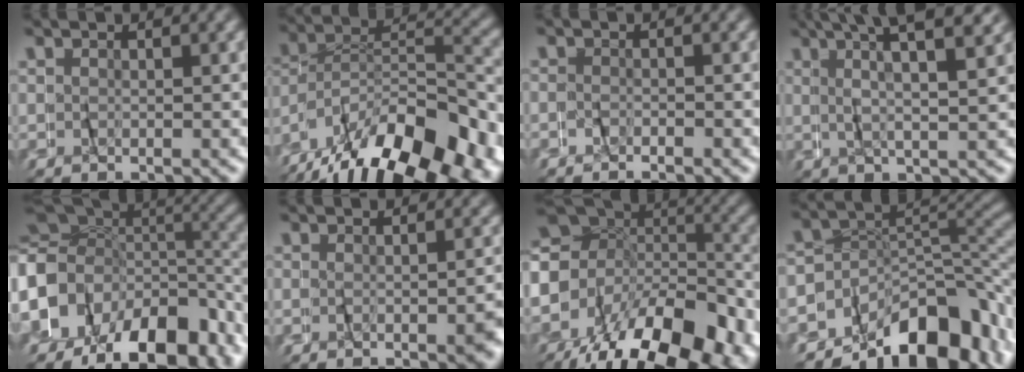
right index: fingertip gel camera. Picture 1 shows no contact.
{"total": 14.7, "force": [-8.8, 7.7, 8.9], "torque": [-0.153, -0.031, -0.134]}
{"total": 2.0, "force": [-0.5, 1.6, 1.2], "torque": [-0.039, -0.001, -0.016]}
{"total": 6.4, "force": [4.2, 0.5, 4.9], "torque": [-0.091, 0.023, 0.057]}
{"total": 18.8, "force": [-5.0, 14.4, 11.1], "torque": [-0.230, -0.036, -0.079]}
{"total": 2.7, "force": [-1.8, -0.2, 2.0], "torque": [-0.022, -0.002, -0.027]}
{"total": 18.9, "force": [-6.3, 13.6, 11.5], "torque": [-0.246, -0.039, -0.090]}
{"total": 10.9, "force": [-6.5, 6.0, 6.5], "torque": [-0.095, 0.002, -0.112]}